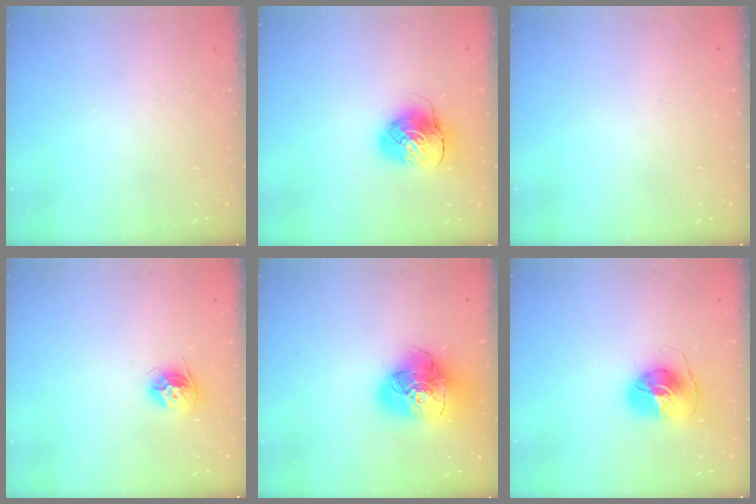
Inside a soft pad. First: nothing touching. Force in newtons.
{"total": 10.3, "press": 10.3, "slide": 0.5}
{"total": 0.0}
{"total": 9.8, "press": 9.8, "slide": 0.7}
{"total": 18.8, "press": 18.6, "slide": 2.5}
{"total": 8.6, "press": 8.5, "slide": 0.7}